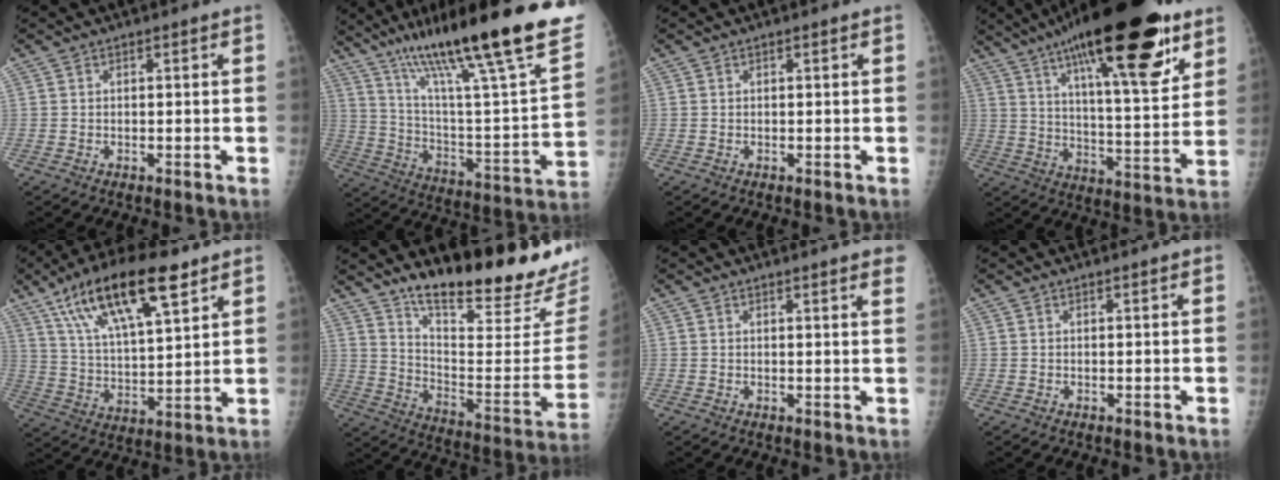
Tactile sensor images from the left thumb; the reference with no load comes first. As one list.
[{"total": 33.5, "force": [23.4, 4.8, 23.5], "torque": [-0.330, -0.081, 0.358]}, {"total": 0.0}, {"total": 28.8, "force": [16.4, 8.3, 22.1], "torque": [-0.330, -0.037, 0.255]}, {"total": 20.2, "force": [11.6, 6.7, 15.2], "torque": [-0.251, -0.026, 0.210]}, {"total": 22.7, "force": [18.9, 3.4, 12.2], "torque": [-0.156, -0.144, 0.283]}, {"total": 6.9, "force": [5.8, 0.6, 3.5], "torque": [-0.030, -0.015, 0.051]}, {"total": 1.1, "force": [1.0, 0.1, 0.5], "torque": [-0.002, 0.001, 0.015]}]